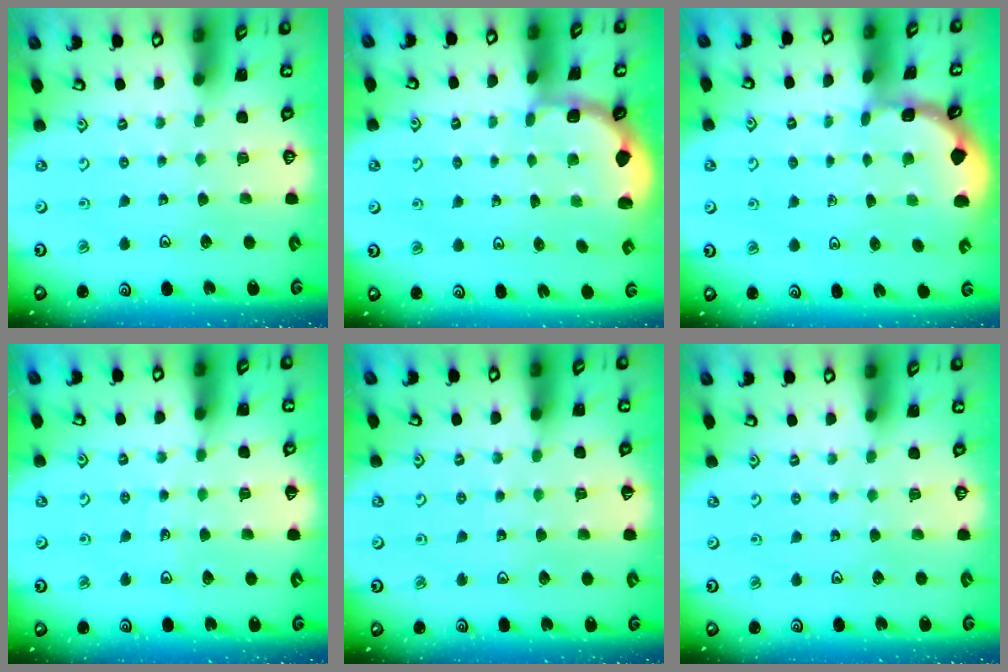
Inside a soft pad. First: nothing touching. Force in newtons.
{"total": 2.0, "press": 1.8, "slide": 0.7}
{"total": 1.5, "press": 1.5, "slide": 0.2}
{"total": 3.2, "press": 3.2, "slide": 0.3}
{"total": 2.9, "press": 2.9, "slide": 0.3}
{"total": 0.0}